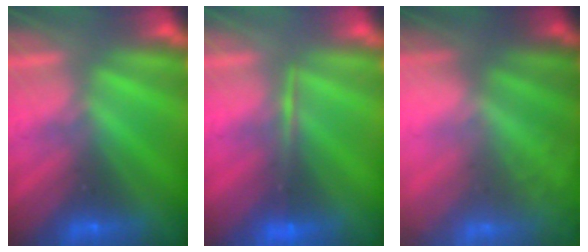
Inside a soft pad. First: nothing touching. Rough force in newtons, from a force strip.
{"total": 1.3}
{"total": 10.7}